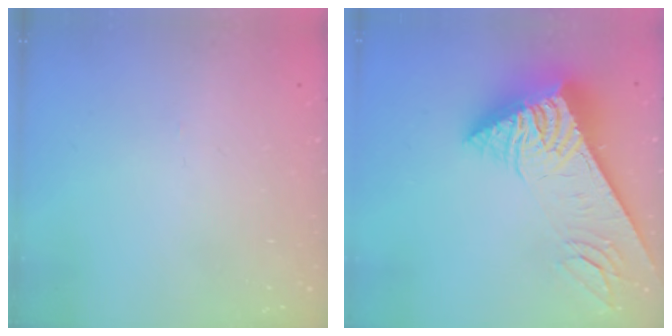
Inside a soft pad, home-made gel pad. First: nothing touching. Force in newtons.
{"total": 9.5, "press": 9.4, "slide": 1.0}